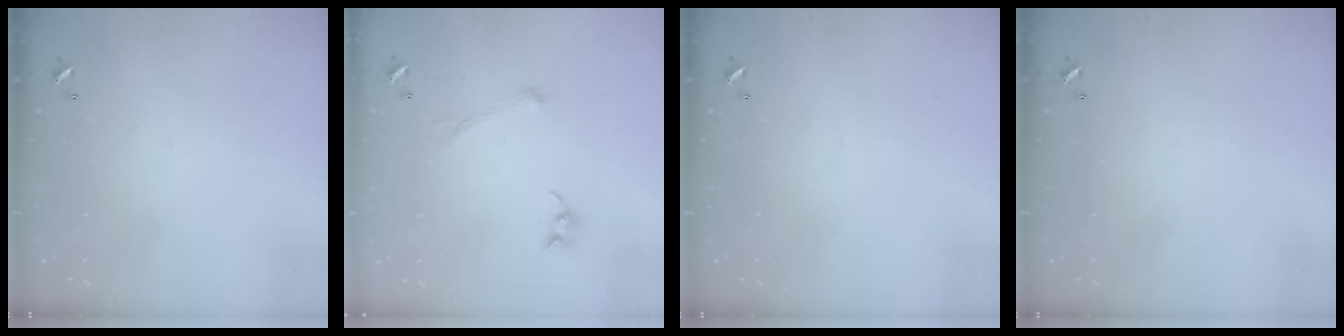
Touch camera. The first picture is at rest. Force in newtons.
{"total": 2.1, "press": 2.0, "slide": 0.7}
{"total": 0.0}
{"total": 0.0}